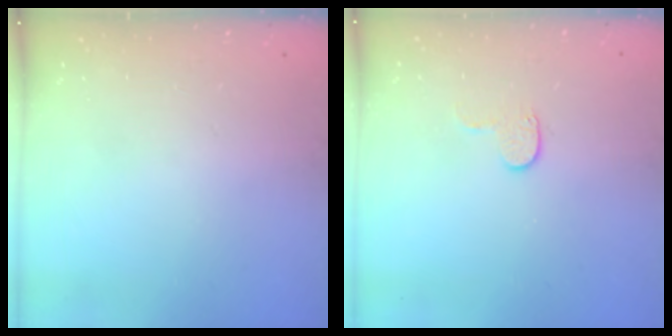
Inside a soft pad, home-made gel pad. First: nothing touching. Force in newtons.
{"total": 4.1, "press": 4.1, "slide": 0.4}